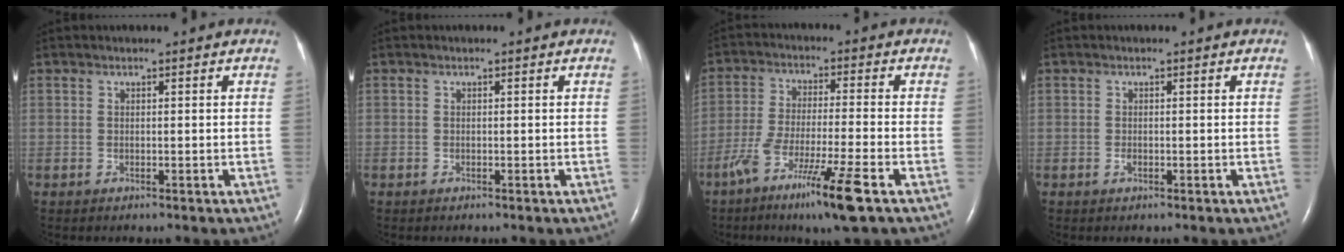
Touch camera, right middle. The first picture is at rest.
{"total": 0.0}
{"total": 11.3, "force": [-6.5, -0.4, 9.2], "torque": [-0.178, -0.030, -0.117]}
{"total": 0.5, "force": [-0.3, 0.3, 0.4], "torque": [-0.011, 0.000, -0.003]}